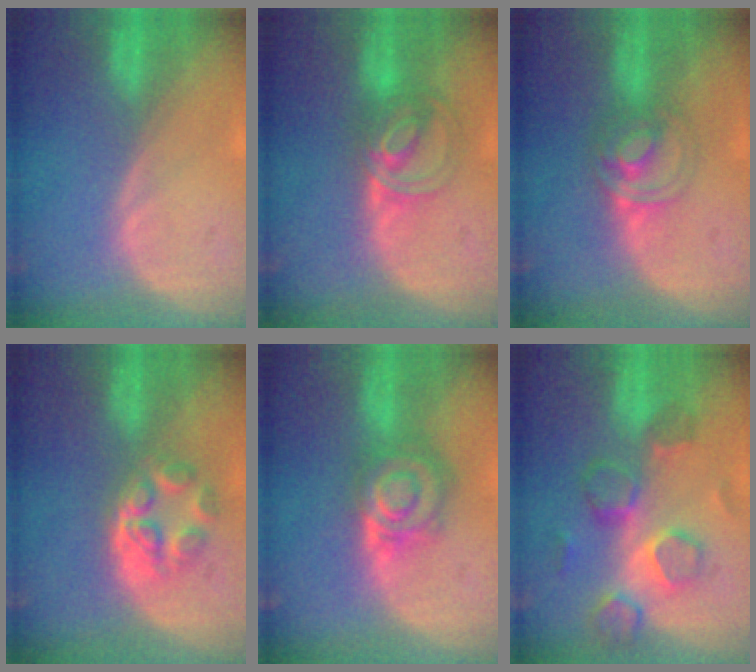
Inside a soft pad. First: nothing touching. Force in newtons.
{"total": 6.1, "press": 6.0, "slide": 1.1}
{"total": 6.1, "press": 5.3, "slide": 3.1}
{"total": 6.1, "press": 5.3, "slide": 3.2}
{"total": 7.6, "press": 6.9, "slide": 3.2}
{"total": 8.0, "press": 7.8, "slide": 1.7}